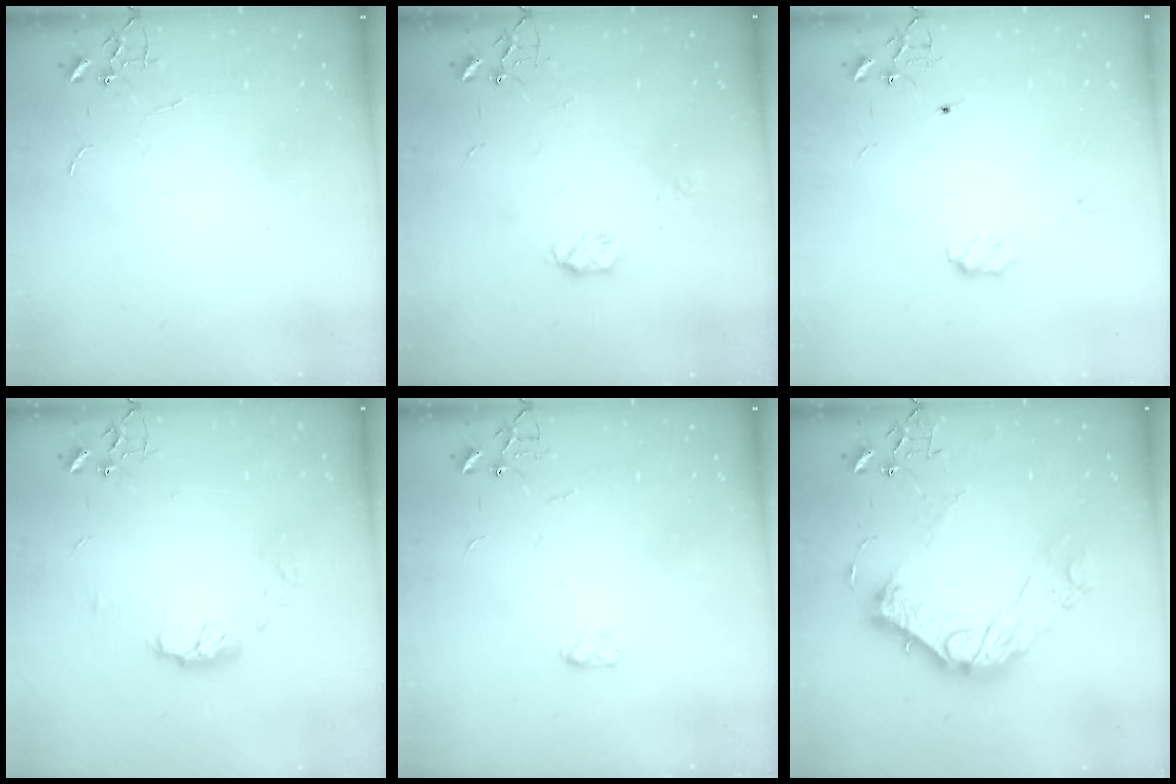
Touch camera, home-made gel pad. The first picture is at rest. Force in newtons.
{"total": 4.8, "press": 4.8, "slide": 0.7}
{"total": 3.8, "press": 3.7, "slide": 0.6}
{"total": 7.3, "press": 7.3, "slide": 0.6}
{"total": 3.7, "press": 3.7, "slide": 0.5}
{"total": 17.5, "press": 17.4, "slide": 1.4}